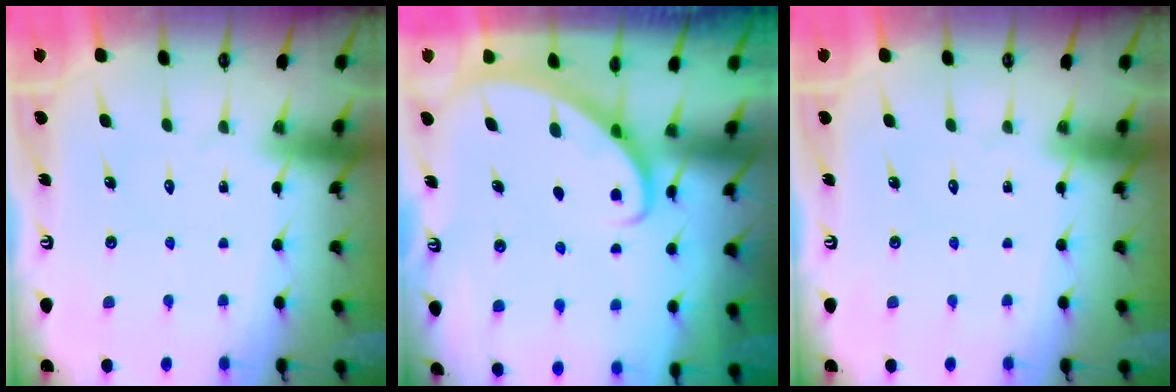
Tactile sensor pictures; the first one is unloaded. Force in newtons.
{"total": 2.7, "press": 2.7, "slide": 0.1}
{"total": 0.0}